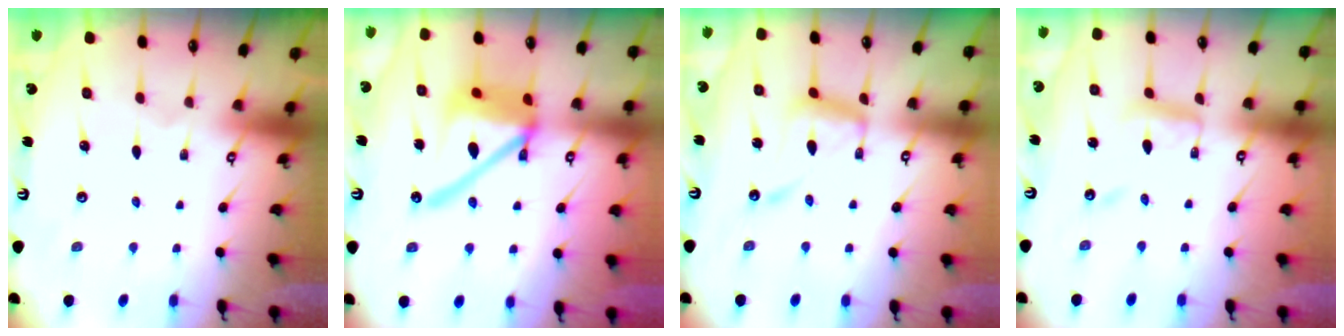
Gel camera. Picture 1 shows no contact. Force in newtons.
{"total": 16.9, "press": 16.8, "slide": 1.8}
{"total": 12.5, "press": 12.5, "slide": 1.1}
{"total": 8.5, "press": 8.4, "slide": 0.6}